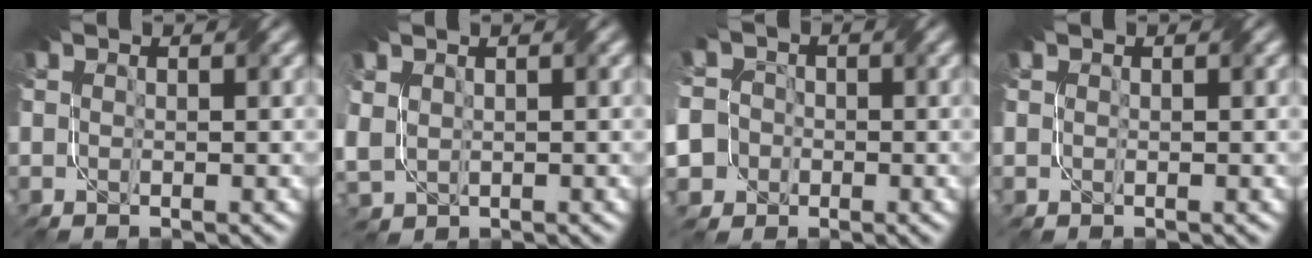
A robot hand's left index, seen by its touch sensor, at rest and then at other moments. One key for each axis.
{"total": 1.9, "fx": 0.8, "fy": 1.4, "fz": 1.0, "tx": -0.037, "ty": -0.001, "tz": 0.019}
{"total": 10.6, "fx": -3.2, "fy": 9.6, "fz": 3.1, "tx": -0.096, "ty": -0.005, "tz": -0.092}
{"total": 0.0}